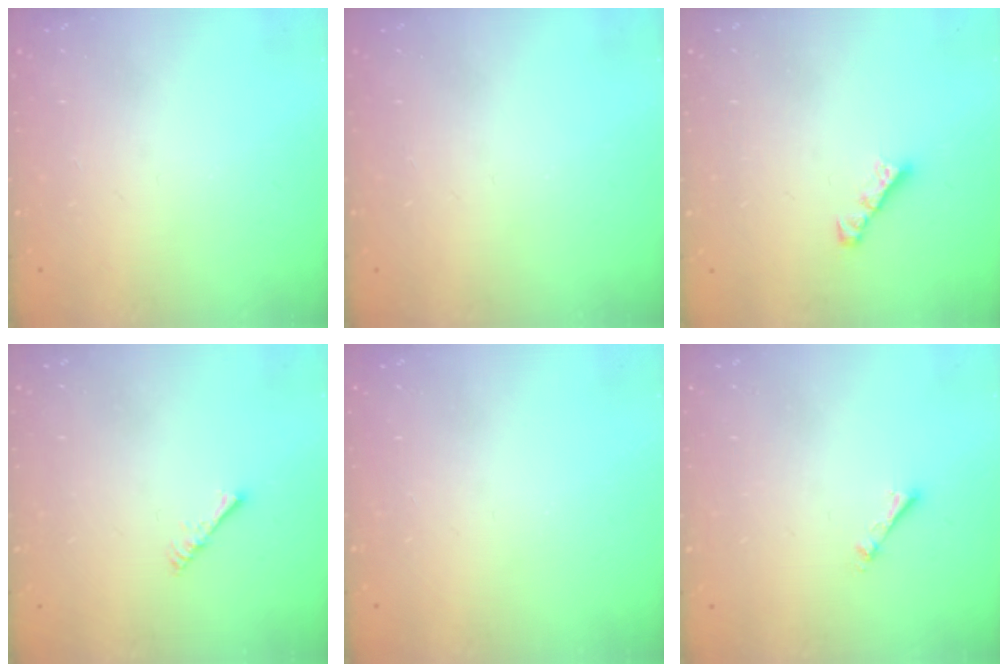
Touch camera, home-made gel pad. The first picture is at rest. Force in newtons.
{"total": 0.0}
{"total": 3.0, "press": 3.0, "slide": 0.4}
{"total": 2.2, "press": 2.1, "slide": 0.5}
{"total": 0.0}
{"total": 2.7, "press": 2.7, "slide": 0.4}